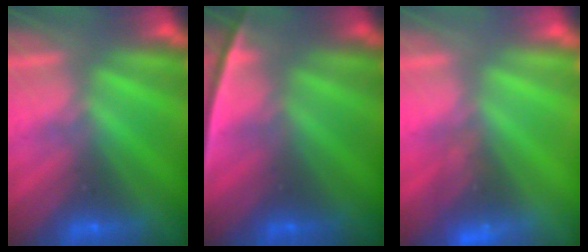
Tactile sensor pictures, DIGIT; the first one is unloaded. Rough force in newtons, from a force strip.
{"total": 2.4}
{"total": 2.6}